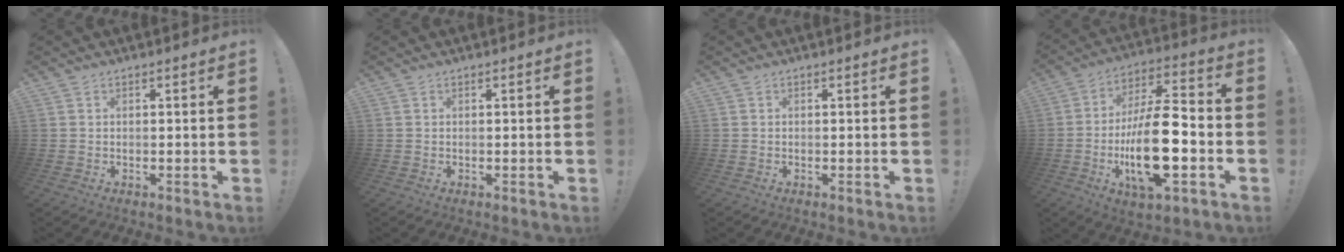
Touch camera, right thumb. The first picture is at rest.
{"total": 0.0}
{"total": 0.0}
{"total": 20.6, "force": [-4.8, 7.7, 18.5], "torque": [-0.346, 0.019, -0.076]}